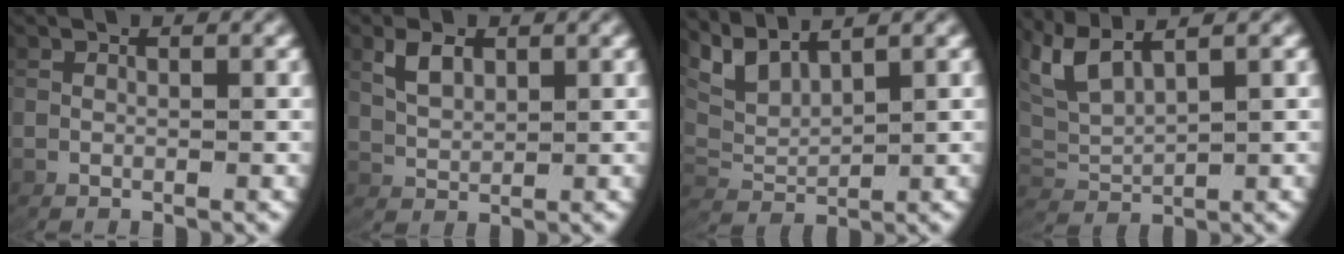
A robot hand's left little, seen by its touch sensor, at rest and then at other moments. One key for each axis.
{"total": 2.1, "fx": 1.4, "fy": 0.6, "fz": 1.5, "tx": -0.034, "ty": -0.003, "tz": 0.036}
{"total": 4.8, "fx": 2.8, "fy": 2.7, "fz": 2.8, "tx": -0.085, "ty": -0.005, "tz": 0.058}
{"total": 5.8, "fx": 2.5, "fy": 3.8, "fz": 3.6, "tx": -0.104, "ty": -0.006, "tz": 0.051}